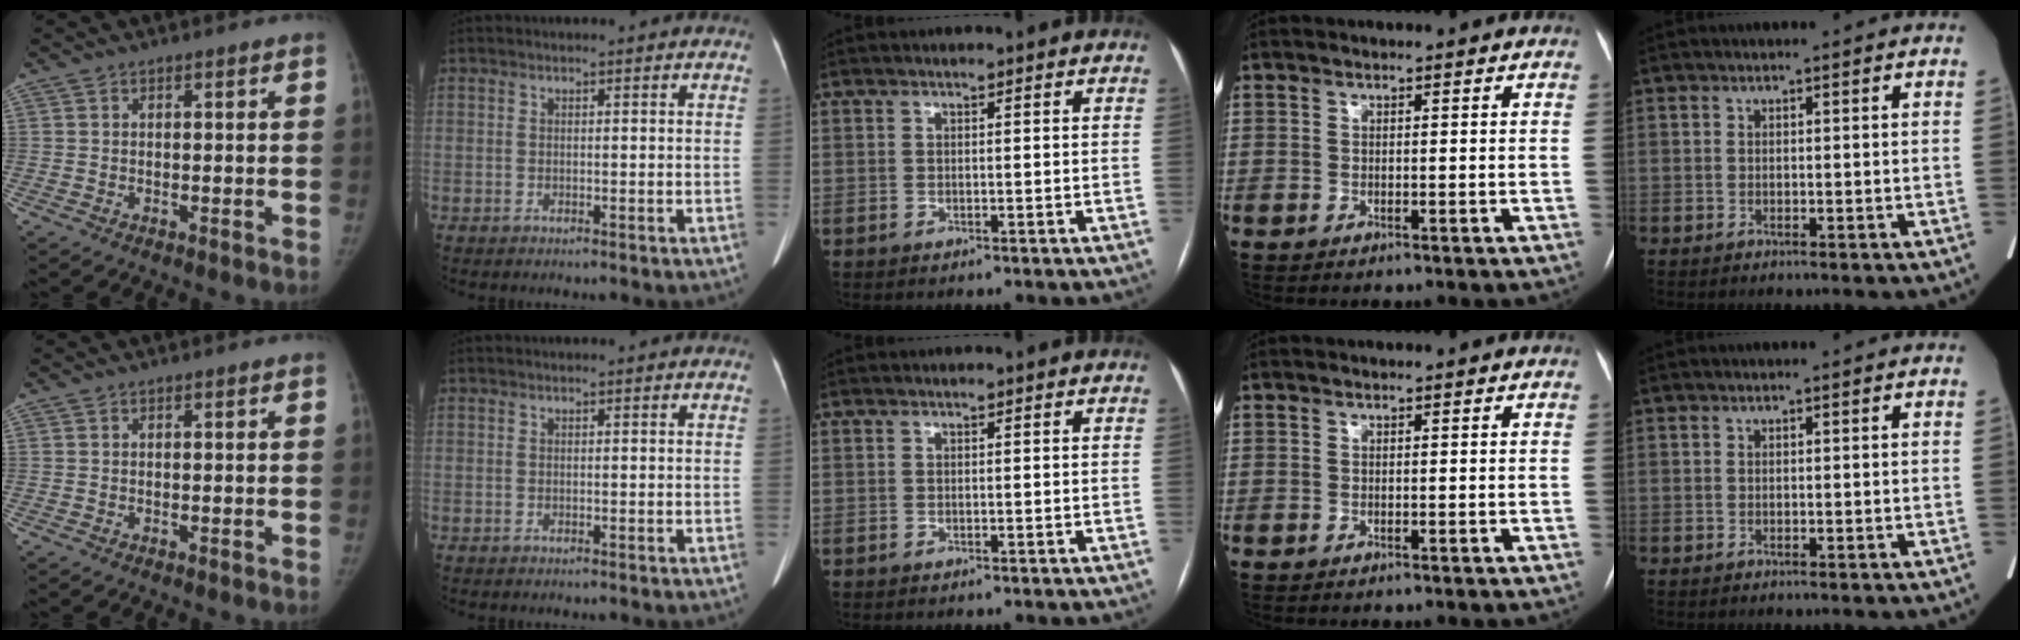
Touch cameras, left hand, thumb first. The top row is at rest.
{}